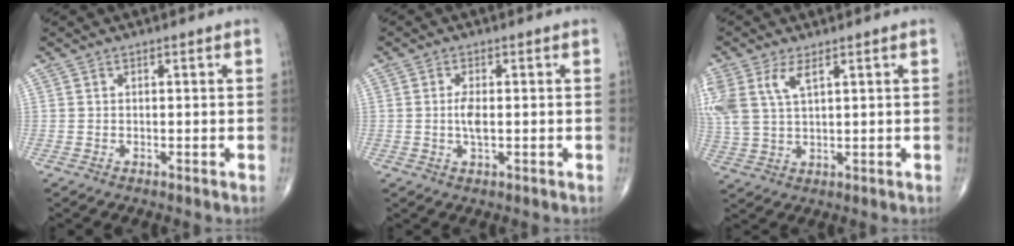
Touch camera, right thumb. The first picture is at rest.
{"total": 3.0, "force": [-0.1, 1.1, 2.8], "torque": [-0.055, -0.004, -0.006]}
{"total": 9.4, "force": [3.9, 4.5, 7.3], "torque": [-0.182, 0.005, 0.089]}